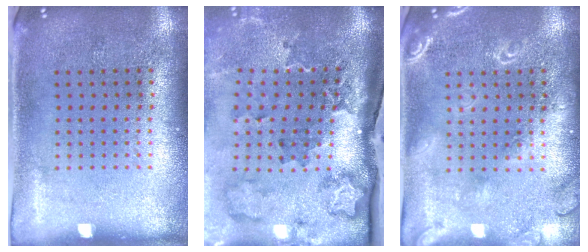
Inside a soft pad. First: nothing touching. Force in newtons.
{"total": 3.0, "press": 2.2, "slide": 2.0}
{"total": 1.8, "press": 1.7, "slide": 0.2}